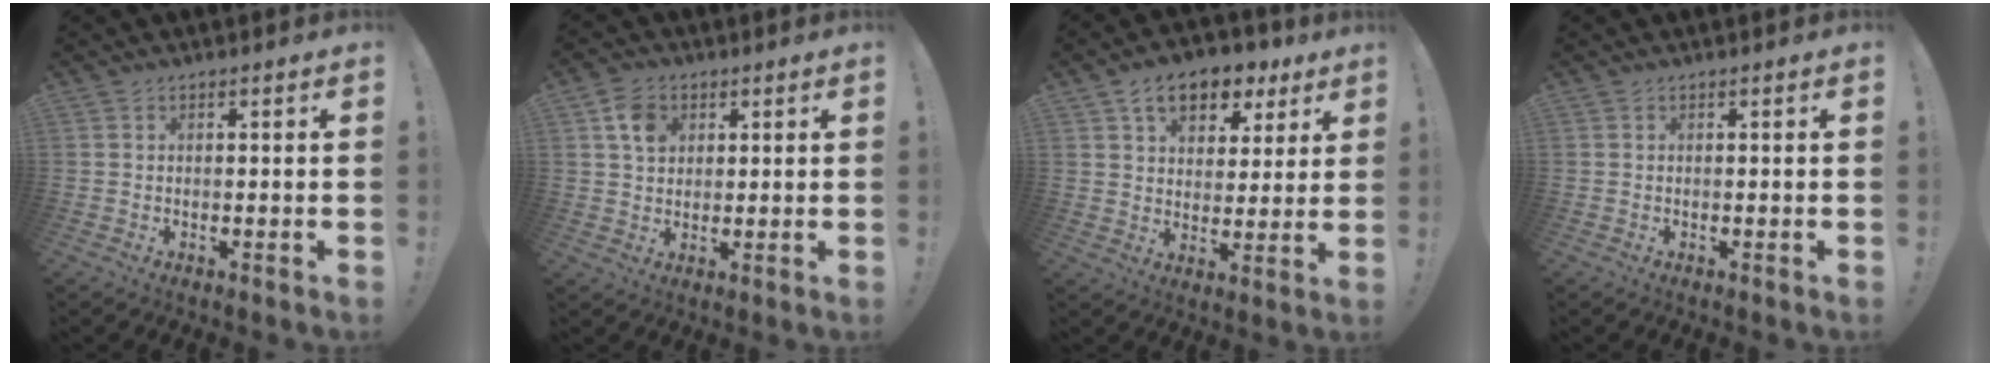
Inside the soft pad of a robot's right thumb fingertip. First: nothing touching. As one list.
[{"total": 7.2, "force": [3.0, 5.6, 3.2], "torque": [-0.051, 0.000, 0.057]}, {"total": 11.4, "force": [6.5, 7.3, 6.0], "torque": [-0.086, -0.032, 0.120]}, {"total": 0.0}]